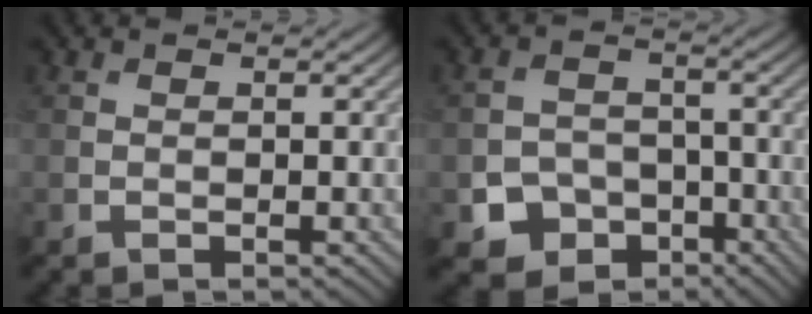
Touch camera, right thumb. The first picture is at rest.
{"total": 6.0, "force": [-3.3, 4.6, 2.1], "torque": [-0.040, -0.009, -0.062]}